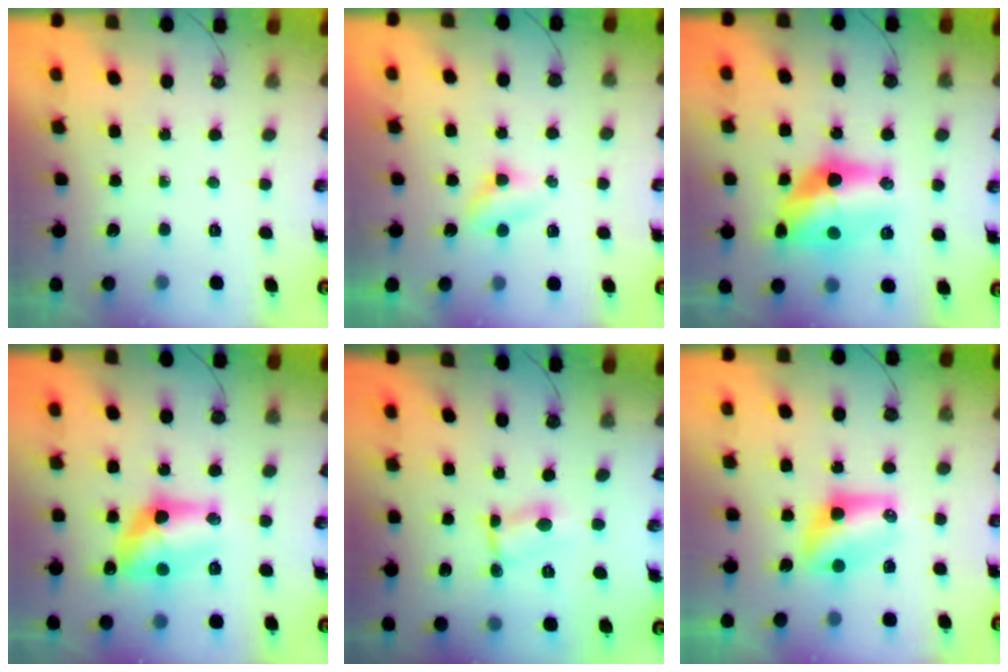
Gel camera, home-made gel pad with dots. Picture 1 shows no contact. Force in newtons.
{"total": 2.7, "press": 2.7, "slide": 0.4}
{"total": 15.5, "press": 15.2, "slide": 2.8}
{"total": 13.1, "press": 13.0, "slide": 1.0}
{"total": 1.0, "press": 0.8, "slide": 0.5}
{"total": 7.7, "press": 7.5, "slide": 1.8}